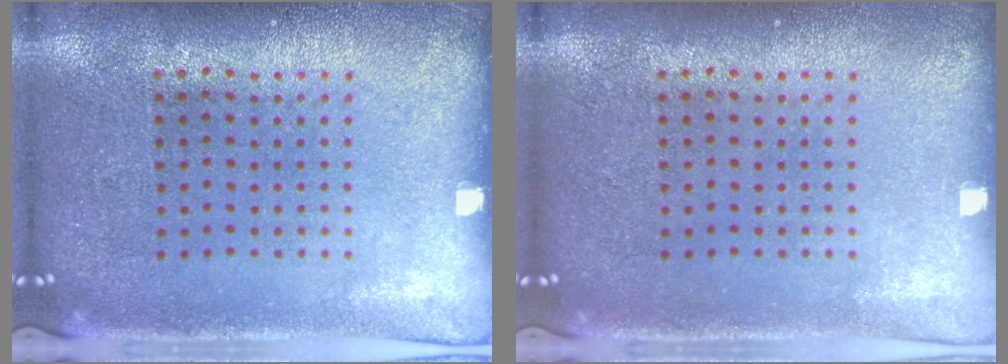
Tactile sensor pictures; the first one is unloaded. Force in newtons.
{"total": 0.0}